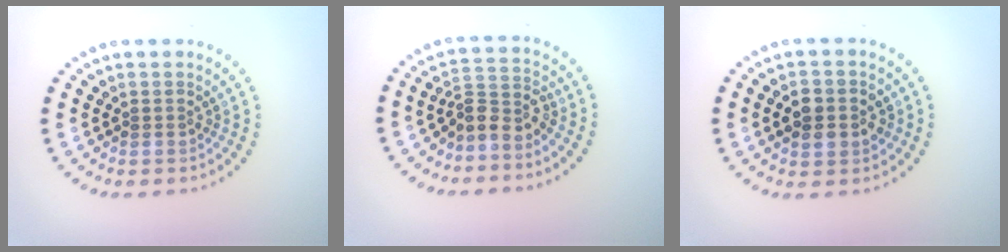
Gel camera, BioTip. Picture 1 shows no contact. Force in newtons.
{"total": 2.8, "press": 2.1, "slide": 1.9}
{"total": 3.2, "press": 3.2, "slide": 0.3}